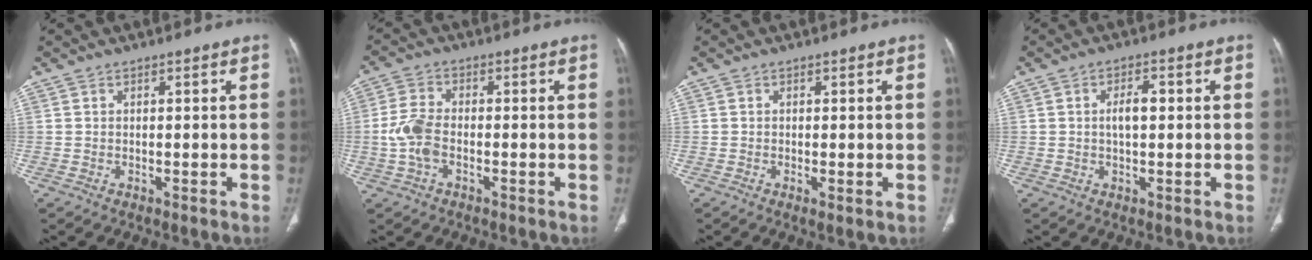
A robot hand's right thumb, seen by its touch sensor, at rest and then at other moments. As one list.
[{"total": 6.3, "force": [-1.5, 3.5, 5.0], "torque": [-0.115, 0.012, -0.032]}, {"total": 1.1, "force": [-0.2, 0.1, 1.0], "torque": [-0.024, -0.007, -0.004]}, {"total": 3.8, "force": [0.3, 1.8, 3.3], "torque": [-0.059, 0.006, 0.005]}]